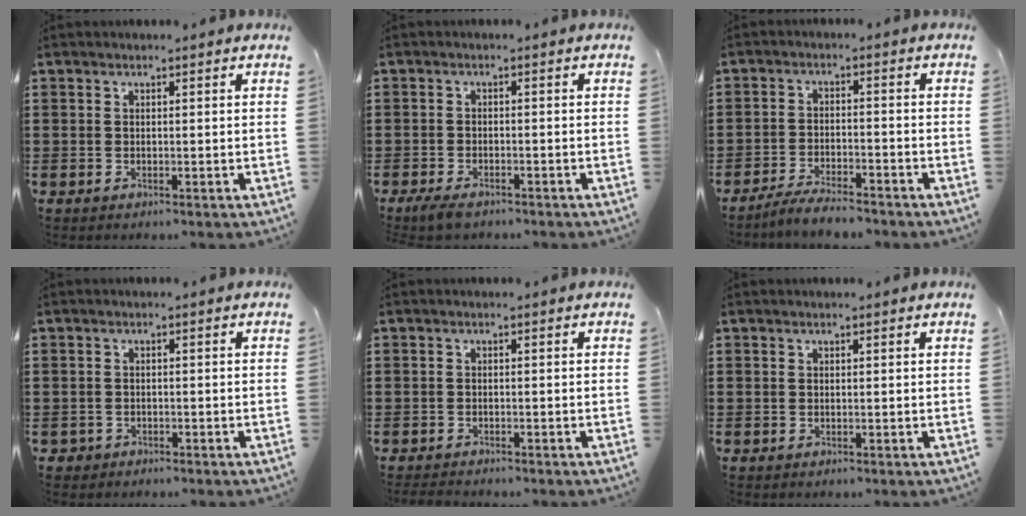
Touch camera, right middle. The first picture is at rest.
{"total": 2.1, "force": [-1.8, 0.6, 0.9], "torque": [-0.032, -0.002, -0.039]}
{"total": 4.3, "force": [-4.0, 0.4, 1.4], "torque": [-0.031, 0.002, -0.082]}
{"total": 1.4, "force": [-1.1, 0.8, -0.1], "torque": [-0.003, 0.003, -0.027]}
{"total": 1.4, "force": [-1.4, 0.3, 0.1], "torque": [-0.005, 0.002, -0.031]}
{"total": 0.0}